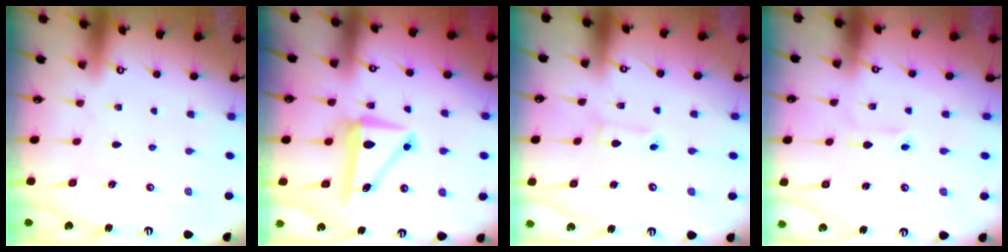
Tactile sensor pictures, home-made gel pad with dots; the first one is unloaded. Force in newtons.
{"total": 7.4, "press": 7.2, "slide": 1.7}
{"total": 3.7, "press": 3.7, "slide": 0.4}
{"total": 3.0, "press": 2.9, "slide": 0.7}